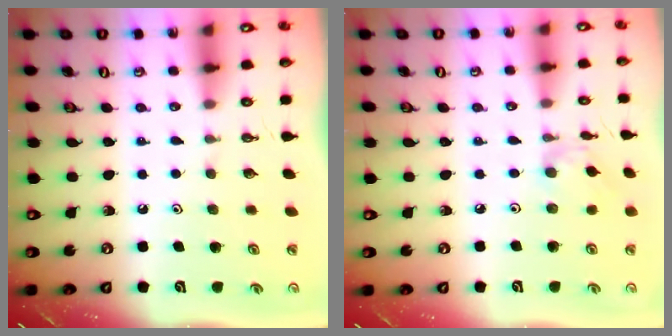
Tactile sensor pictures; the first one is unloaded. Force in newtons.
{"total": 2.7, "press": 2.6, "slide": 0.3}